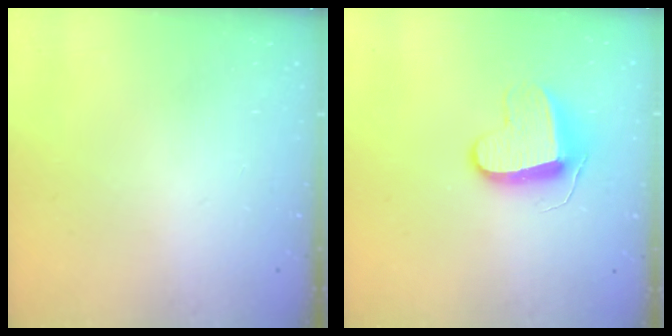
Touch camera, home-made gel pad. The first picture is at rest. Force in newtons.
{"total": 9.7, "press": 9.7, "slide": 0.3}